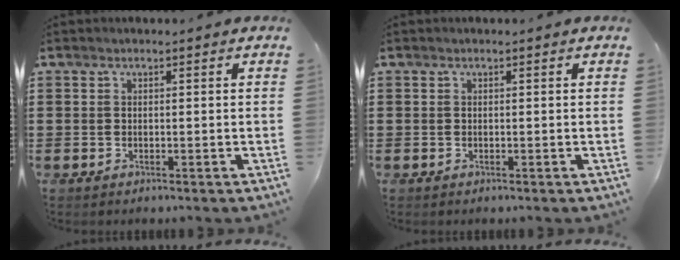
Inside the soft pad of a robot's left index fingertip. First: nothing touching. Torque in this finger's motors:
{"motor_torque": [-0.04, 0.01, -0.01, 0.00]}